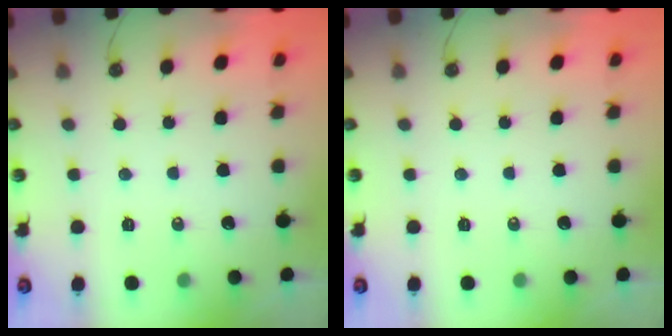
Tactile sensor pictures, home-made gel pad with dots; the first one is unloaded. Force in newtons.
{"total": 0.0}